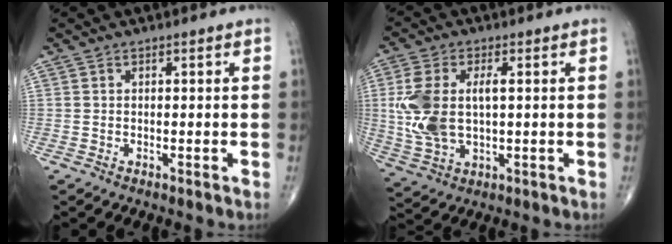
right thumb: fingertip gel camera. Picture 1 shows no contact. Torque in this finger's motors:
{"motor_torque": [1.24, 2.02, 1.31, 0.20, 0.18]}